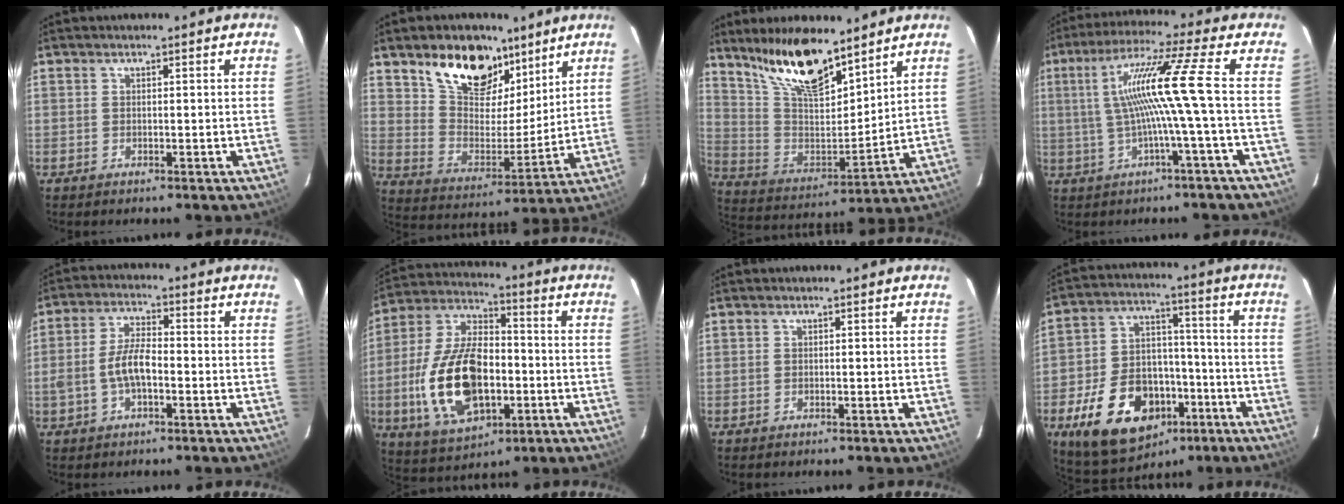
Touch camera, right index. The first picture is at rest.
{"total": 16.9, "force": [10.9, 9.2, 9.1], "torque": [-0.168, 0.020, 0.199]}
{"total": 17.4, "force": [13.0, 5.2, 10.4], "torque": [-0.194, -0.002, 0.252]}
{"total": 11.3, "force": [-0.6, -2.4, 11.0], "torque": [-0.198, 0.005, -0.002]}
{"total": 6.6, "force": [-1.8, 2.8, 5.7], "torque": [-0.116, 0.009, -0.033]}
{"total": 19.9, "force": [-4.5, 10.5, 16.3], "torque": [-0.344, 0.002, -0.066]}
{"total": 0.0}
{"total": 19.6, "force": [-9.7, 12.6, 11.4], "torque": [-0.240, 0.023, -0.137]}